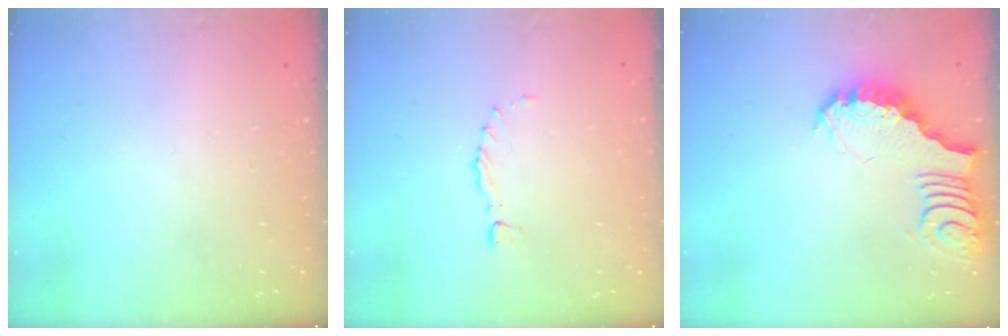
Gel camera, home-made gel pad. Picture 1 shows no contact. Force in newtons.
{"total": 0.0}
{"total": 3.9, "press": 3.9, "slide": 0.6}